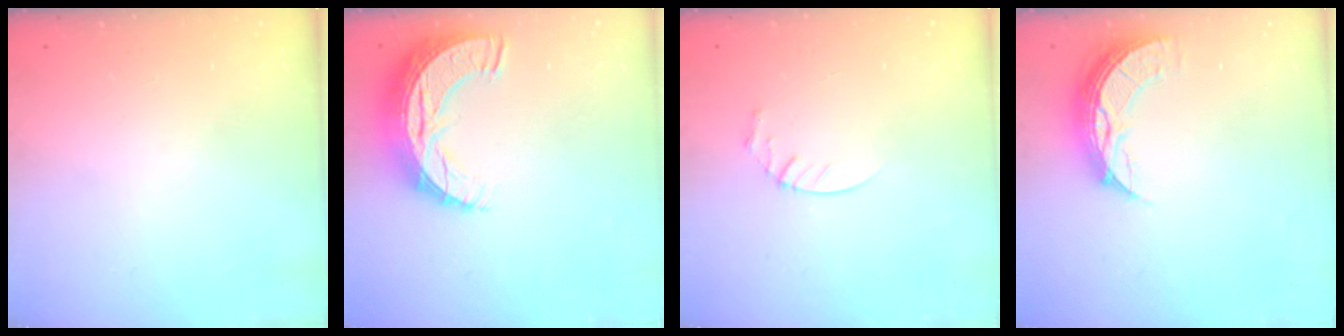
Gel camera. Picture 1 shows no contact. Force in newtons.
{"total": 11.6, "press": 11.6, "slide": 0.7}
{"total": 3.6, "press": 3.6, "slide": 0.4}
{"total": 8.4, "press": 8.4, "slide": 0.8}